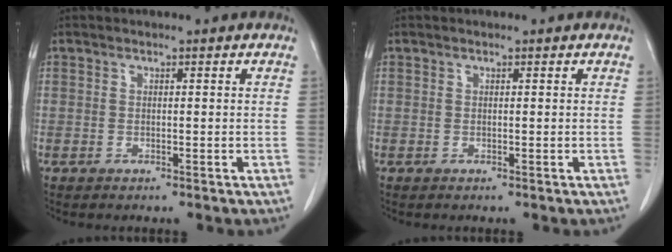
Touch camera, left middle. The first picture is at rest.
{"total": 0.0}